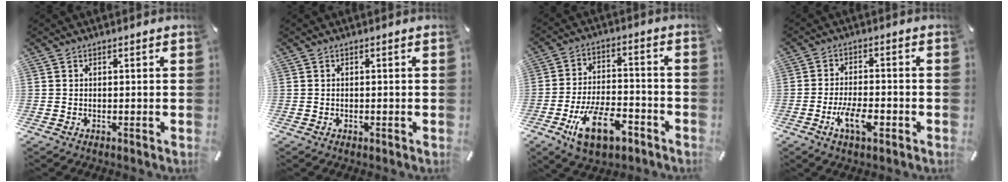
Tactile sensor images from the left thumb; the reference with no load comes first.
{"total": 0.5, "force": [-0.1, 0.4, 0.3], "torque": [-0.005, -0.001, -0.003]}
{"total": 14.5, "force": [-7.0, 7.3, 10.4], "torque": [-0.188, 0.033, -0.118]}
{"total": 8.3, "force": [-3.6, 3.7, 6.5], "torque": [-0.123, 0.008, -0.060]}